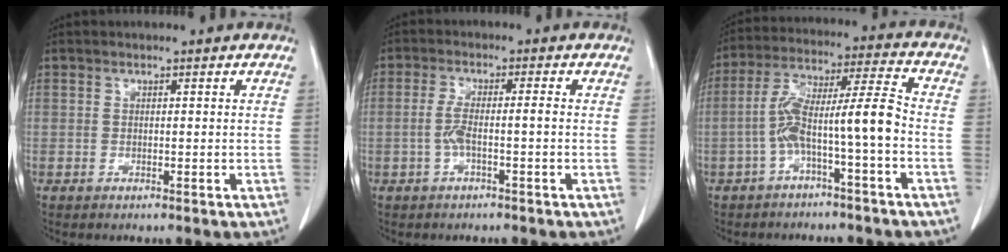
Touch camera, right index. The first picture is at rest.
{"total": 3.6, "force": [-0.9, 0.4, 3.5], "torque": [-0.073, 0.013, -0.014]}
{"total": 9.9, "force": [-2.9, 0.1, 9.5], "torque": [-0.174, 0.040, -0.050]}